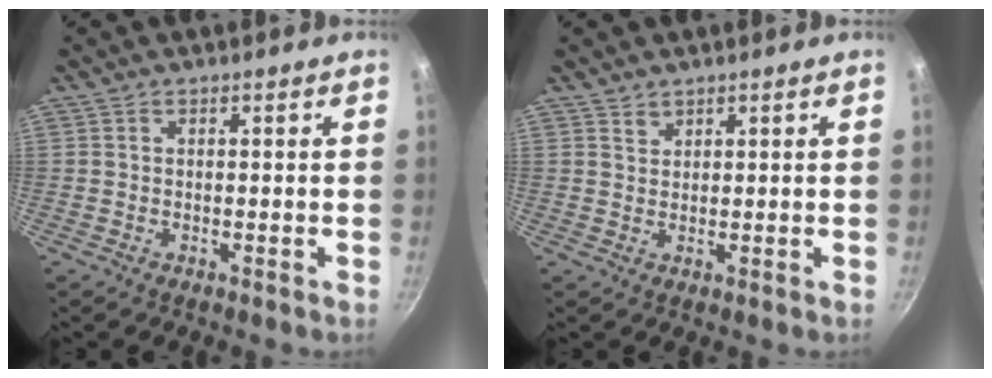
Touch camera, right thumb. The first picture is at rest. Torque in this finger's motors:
{"motor_torque": [-0.49, 0.63, 0.35, 0.19, -0.02]}